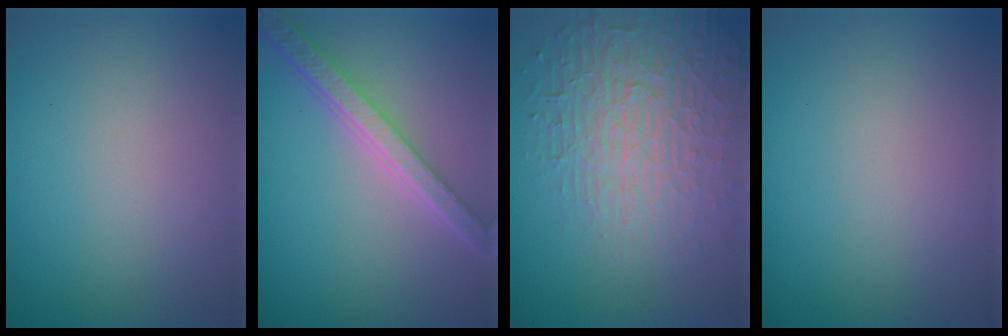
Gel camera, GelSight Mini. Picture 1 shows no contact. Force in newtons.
{"total": 5.4, "press": 4.1, "slide": 3.5}
{"total": 5.9, "press": 4.7, "slide": 3.5}
{"total": 0.0}